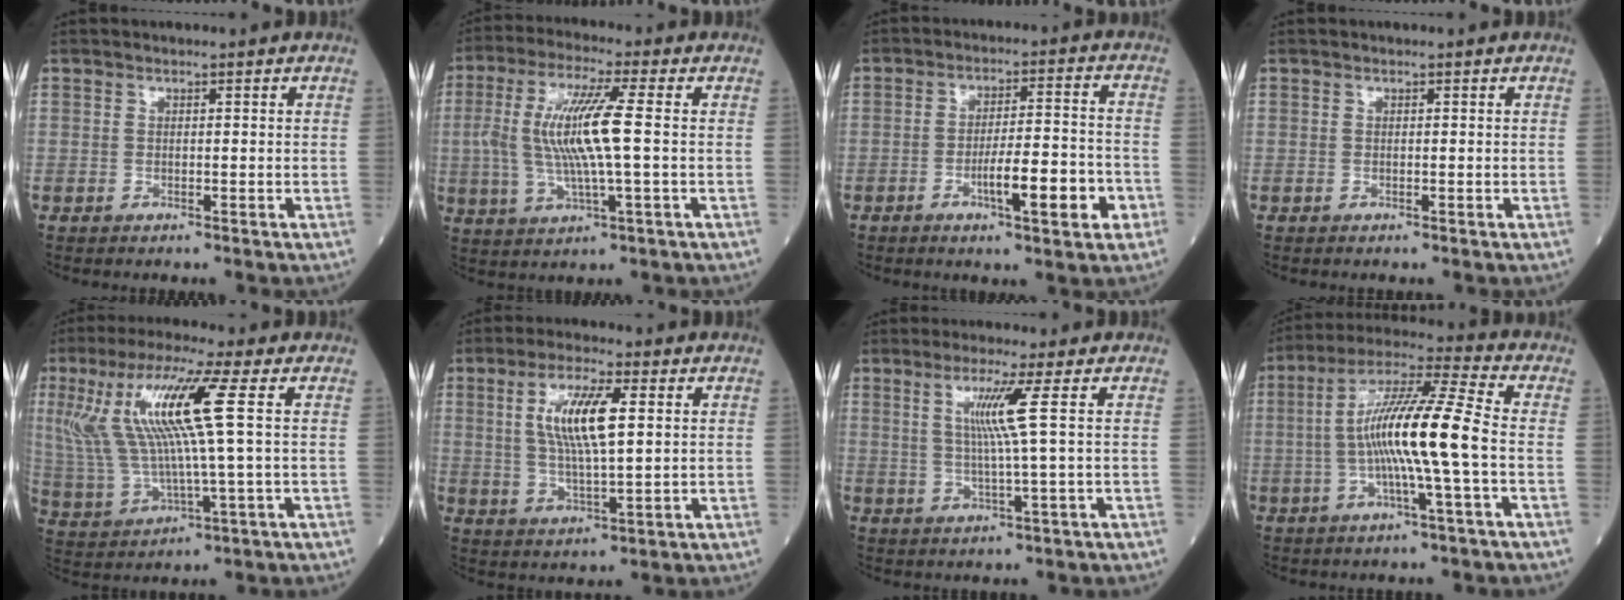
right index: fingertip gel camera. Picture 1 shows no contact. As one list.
[{"total": 11.5, "force": [0.5, 1.1, 11.4], "torque": [-0.239, 0.008, 0.008]}, {"total": 9.6, "force": [-3.7, 1.4, 8.8], "torque": [-0.141, 0.005, -0.055]}, {"total": 0.0}, {"total": 14.9, "force": [3.9, 0.5, 14.4], "torque": [-0.319, 0.012, 0.074]}, {"total": 10.0, "force": [2.4, 1.9, 9.5], "torque": [-0.185, 0.003, 0.047]}, {"total": 5.9, "force": [1.6, -1.7, 5.5], "torque": [-0.103, -0.005, 0.035]}, {"total": 14.1, "force": [-1.5, -0.2, 14.0], "torque": [-0.256, 0.010, -0.037]}]